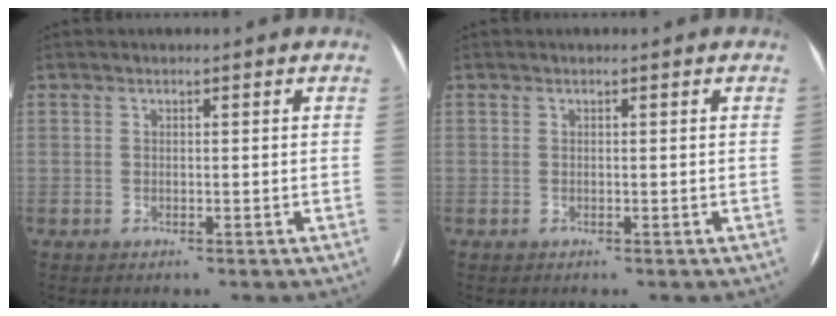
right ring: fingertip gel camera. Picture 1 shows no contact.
{"total": 0.0}